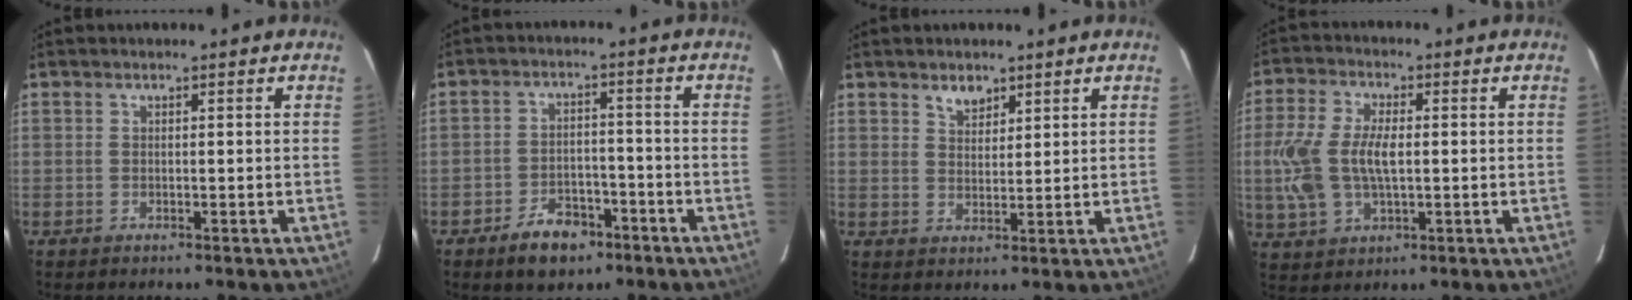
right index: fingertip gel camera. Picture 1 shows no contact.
{"total": 7.8, "force": [-5.2, 4.6, 3.6], "torque": [-0.085, 0.016, -0.069]}
{"total": 3.3, "force": [2.4, 1.8, 1.4], "torque": [-0.017, 0.004, 0.043]}
{"total": 11.4, "force": [-0.1, 6.1, 9.7], "torque": [-0.210, 0.006, 0.000]}